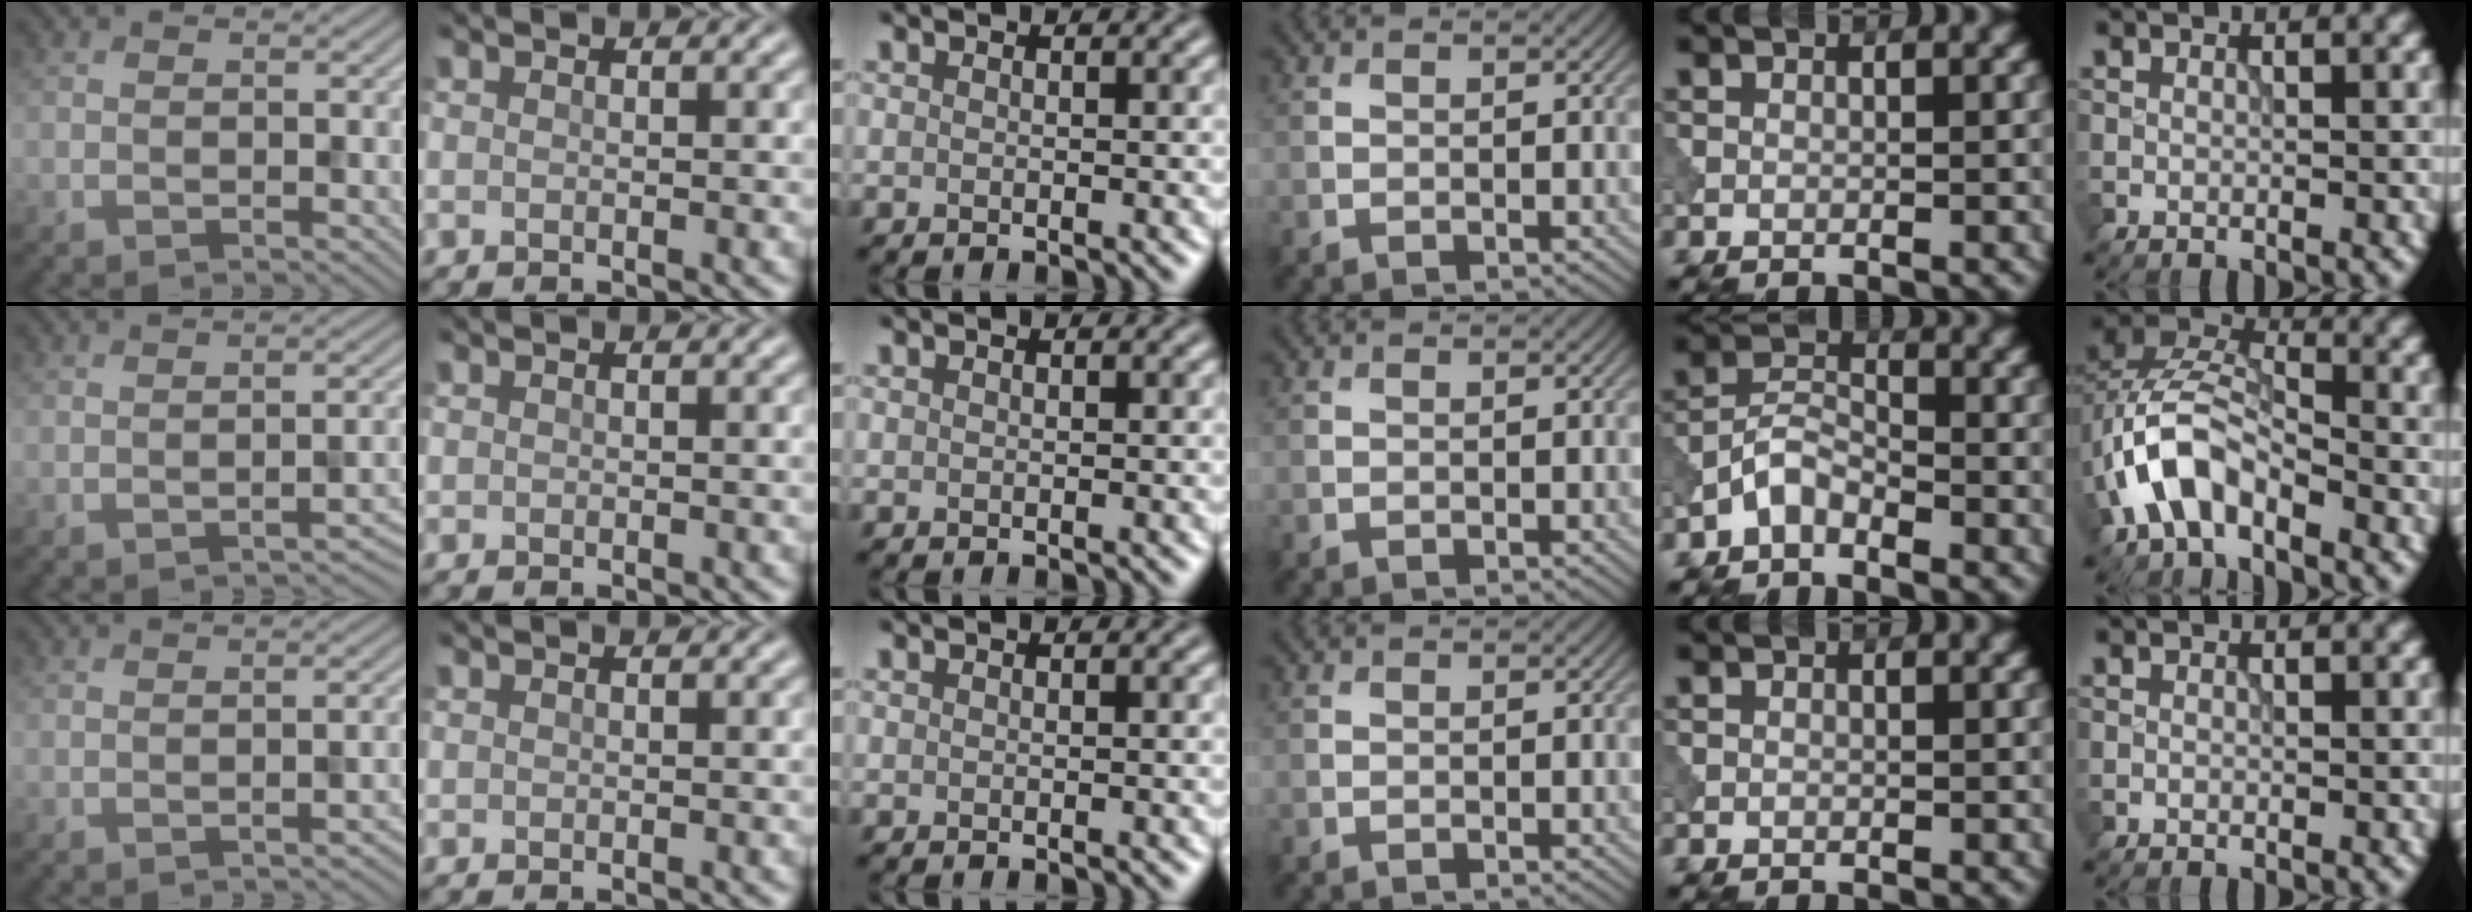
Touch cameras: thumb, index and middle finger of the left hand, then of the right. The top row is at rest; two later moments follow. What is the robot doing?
{"motion": "dispense", "object": "syringe"}